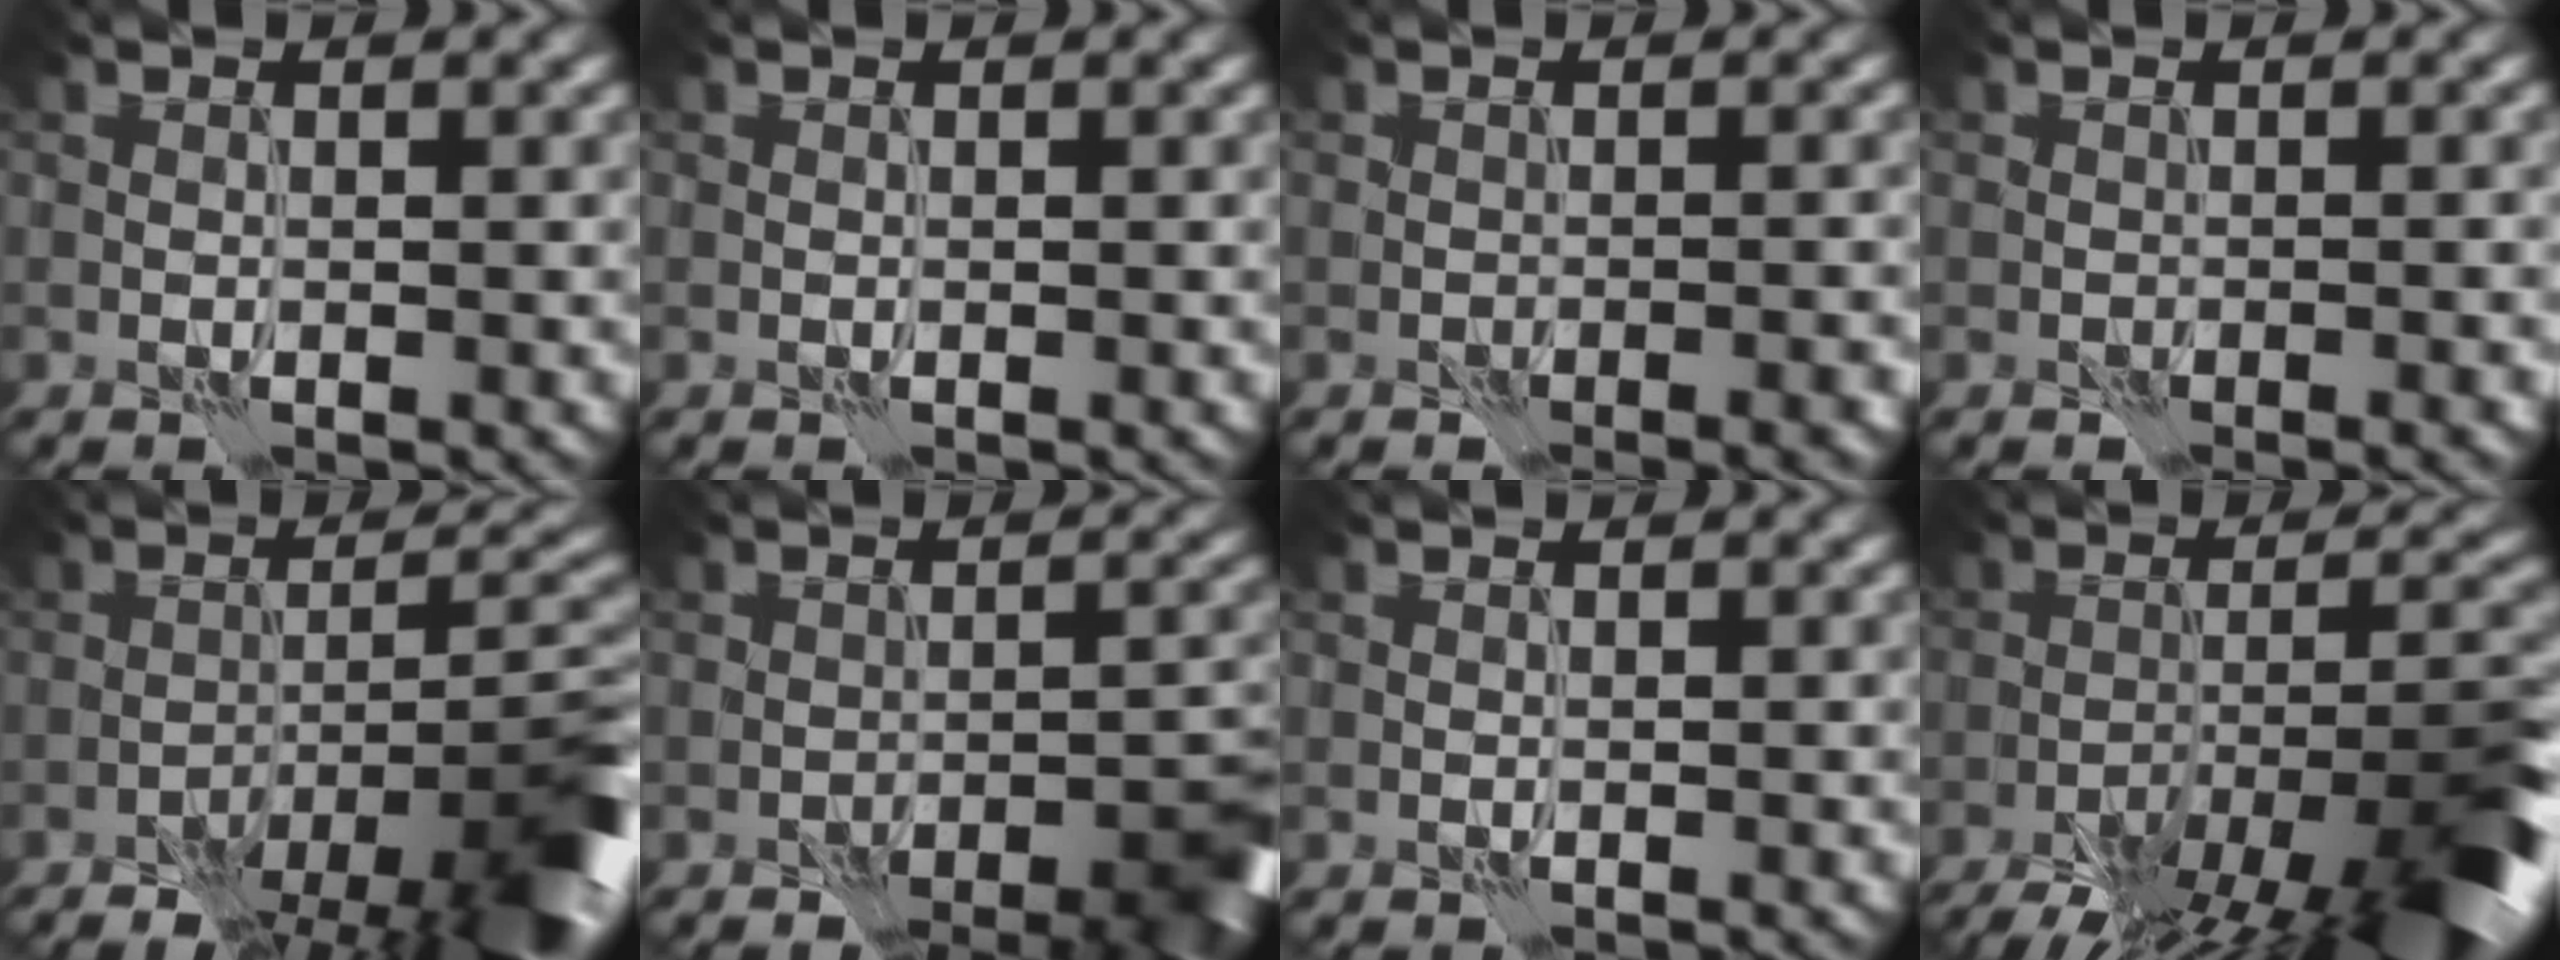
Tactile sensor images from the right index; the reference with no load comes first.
{"total": 0.0}
{"total": 0.7, "force": [0.0, -0.2, -0.7], "torque": [0.009, -0.003, 0.000]}
{"total": 1.2, "force": [0.5, -0.3, -1.1], "torque": [0.015, -0.003, 0.003]}
{"total": 9.3, "force": [-5.6, 2.7, 6.8], "torque": [-0.090, 0.005, -0.088]}
{"total": 6.7, "force": [-4.8, 2.7, 3.9], "torque": [-0.036, -0.002, -0.045]}
{"total": 0.0}
{"total": 11.9, "force": [-8.3, 2.9, 8.0], "torque": [-0.142, 0.000, -0.128]}